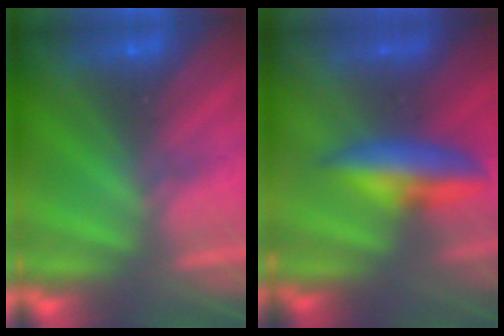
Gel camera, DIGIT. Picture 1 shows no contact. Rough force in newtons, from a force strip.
{"total": 6.8}